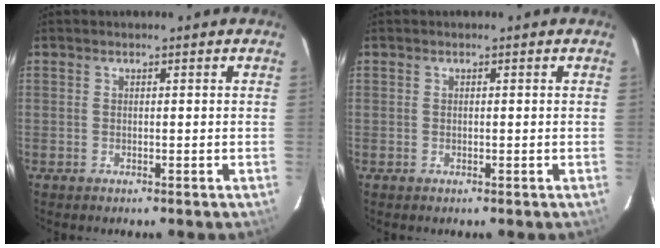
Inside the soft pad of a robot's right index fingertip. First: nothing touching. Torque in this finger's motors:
{"motor_torque": [-0.07, 0.01, -0.04, -0.01]}